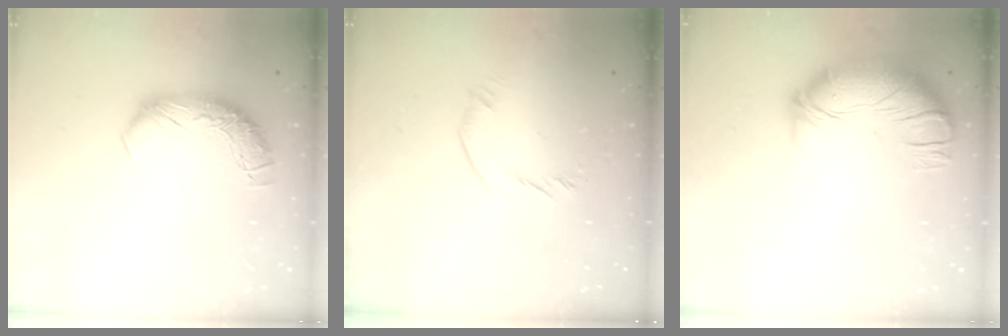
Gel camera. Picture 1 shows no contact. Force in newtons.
{"total": 4.6, "press": 4.5, "slide": 0.8}
{"total": 2.6, "press": 0.3, "slide": 2.6}